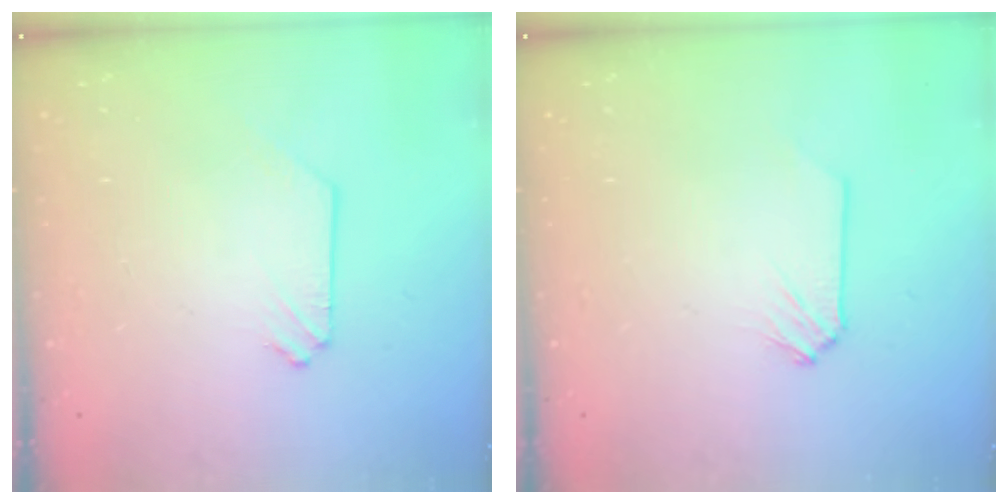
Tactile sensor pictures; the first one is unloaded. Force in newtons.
{"total": 0.0}